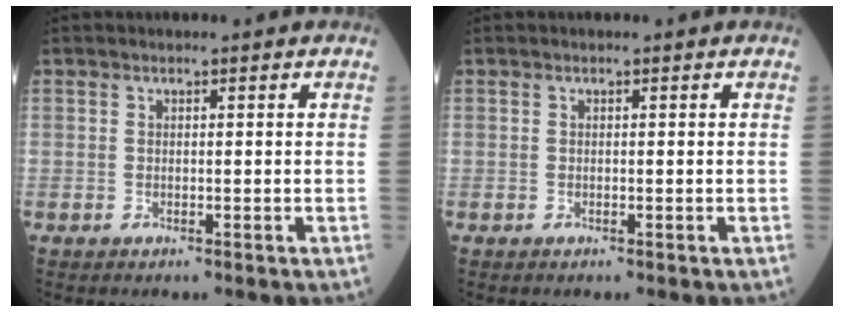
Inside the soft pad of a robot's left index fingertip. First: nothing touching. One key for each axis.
{"total": 0.0}